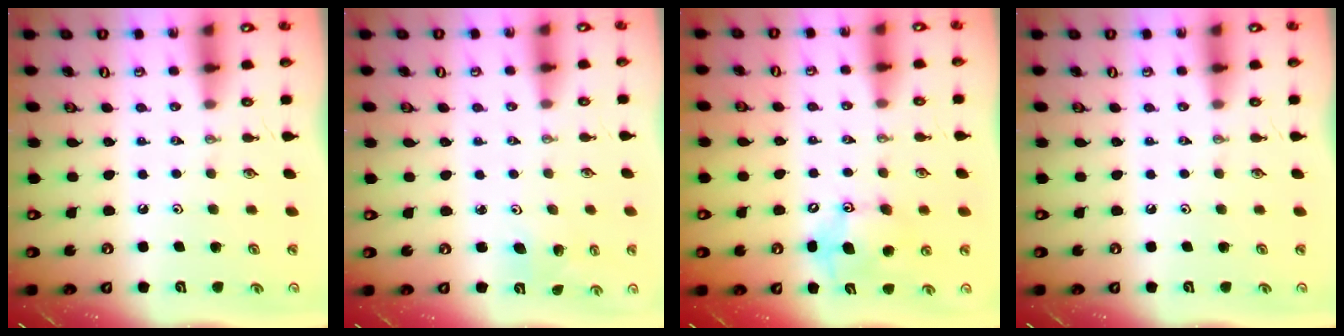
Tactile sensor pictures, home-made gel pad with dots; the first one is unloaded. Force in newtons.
{"total": 3.1, "press": 2.8, "slide": 1.3}
{"total": 11.6, "press": 11.2, "slide": 2.8}
{"total": 0.0}